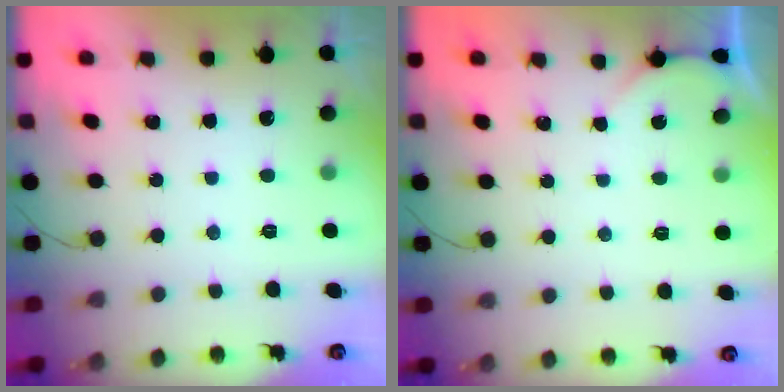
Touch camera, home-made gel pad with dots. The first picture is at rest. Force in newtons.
{"total": 0.0}